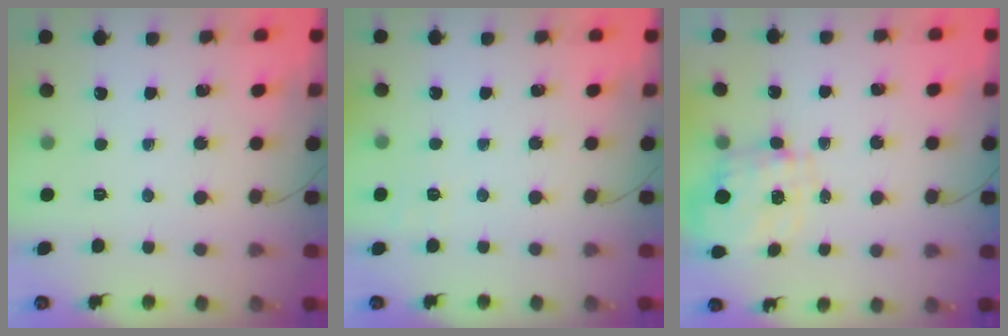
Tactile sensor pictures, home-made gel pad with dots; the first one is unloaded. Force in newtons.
{"total": 3.4, "press": 2.9, "slide": 1.6}
{"total": 2.9, "press": 2.7, "slide": 1.1}